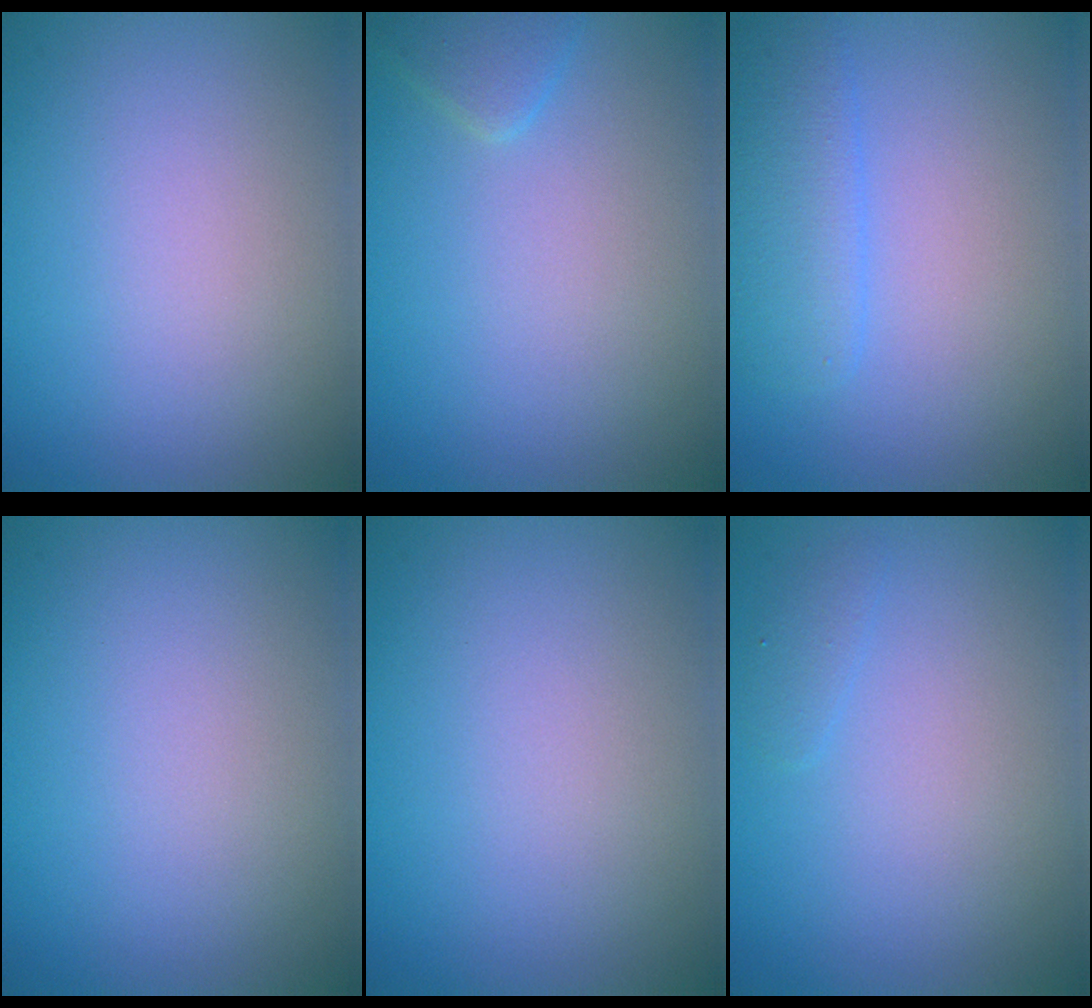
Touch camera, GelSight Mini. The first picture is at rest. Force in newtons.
{"total": 1.4, "press": 1.4, "slide": 0.1}
{"total": 3.2, "press": 3.2, "slide": 0.1}
{"total": 0.0}
{"total": 0.0}
{"total": 0.8, "press": 0.8, "slide": 0.1}